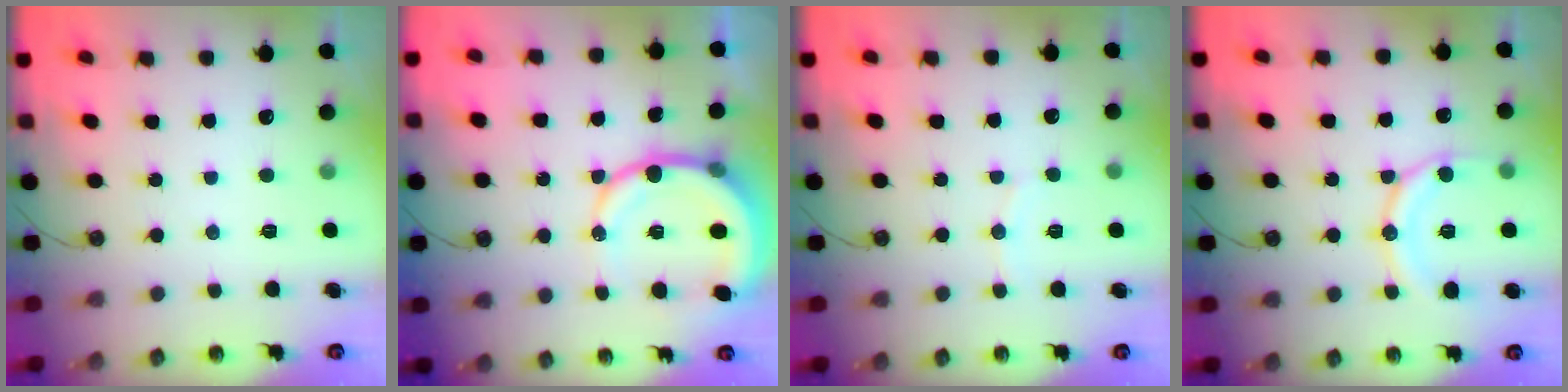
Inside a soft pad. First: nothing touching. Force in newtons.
{"total": 13.1, "press": 12.9, "slide": 2.6}
{"total": 5.2, "press": 5.2, "slide": 0.5}
{"total": 12.9, "press": 12.8, "slide": 1.4}